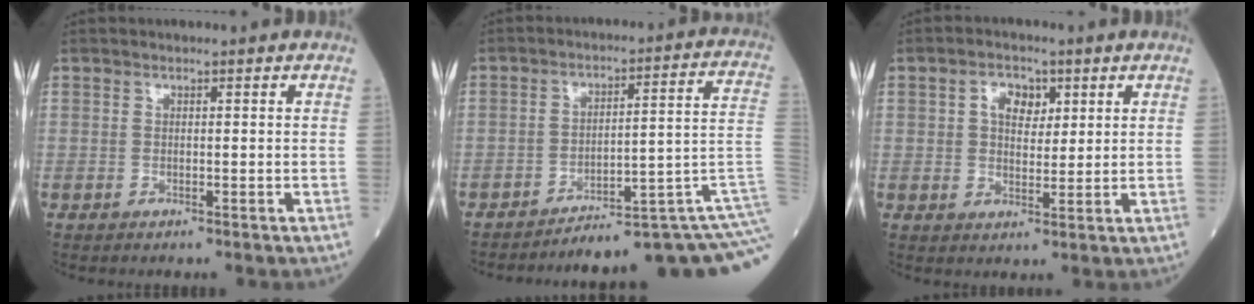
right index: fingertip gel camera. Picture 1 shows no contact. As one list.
[{"total": 15.7, "force": [-11.0, -1.2, 11.1], "torque": [-0.057, 0.059, -0.144]}, {"total": 4.6, "force": [1.7, 3.0, 3.1], "torque": [-0.052, 0.011, 0.029]}]